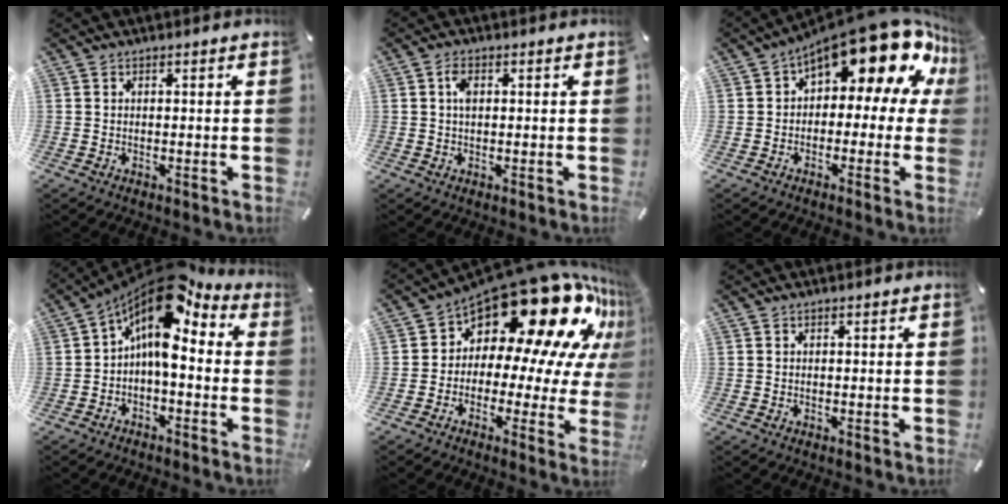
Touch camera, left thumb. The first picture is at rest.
{"total": 2.7, "force": [0.6, 1.5, 2.2], "torque": [-0.046, 0.007, 0.008]}
{"total": 19.2, "force": [11.1, 8.2, 13.3], "torque": [-0.183, -0.080, 0.185]}
{"total": 12.1, "force": [4.7, 5.8, 9.6], "torque": [-0.183, -0.044, 0.075]}
{"total": 23.3, "force": [13.5, 11.2, 15.3], "torque": [-0.240, -0.113, 0.233]}
{"total": 0.0}